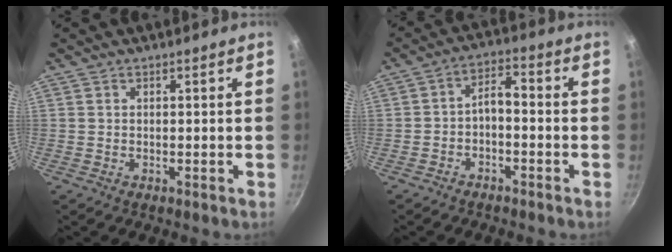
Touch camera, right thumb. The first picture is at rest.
{"total": 4.5, "force": [-2.2, 2.2, 3.3], "torque": [-0.054, 0.042, -0.037]}